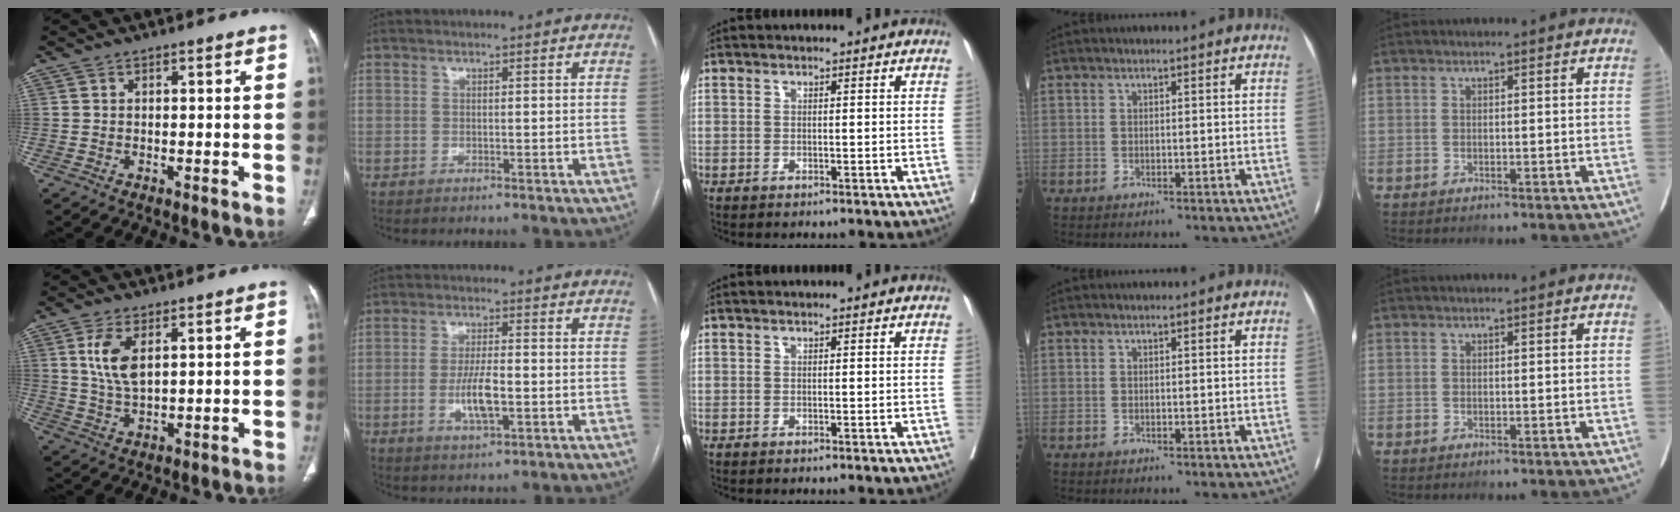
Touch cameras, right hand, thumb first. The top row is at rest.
{"thumb": {"total": 7.0, "force": [2.4, 3.3, 5.7], "torque": [-0.116, -0.012, 0.053]}, "index": {"total": 6.1, "force": [-1.4, 1.5, 5.7], "torque": [-0.115, -0.003, -0.023]}}